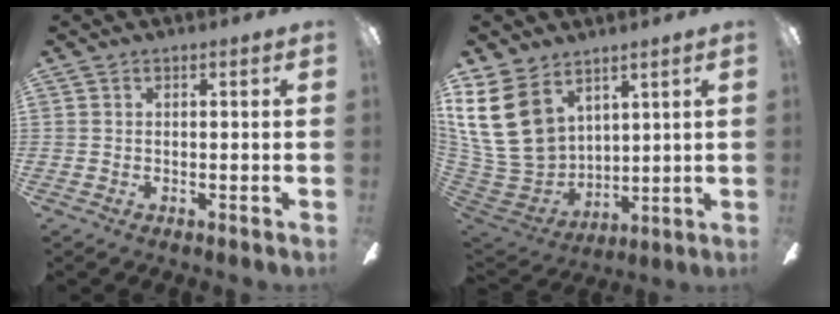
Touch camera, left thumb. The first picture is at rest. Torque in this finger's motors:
{"motor_torque": [2.28, 2.22, 0.28, -0.12, 0.19]}